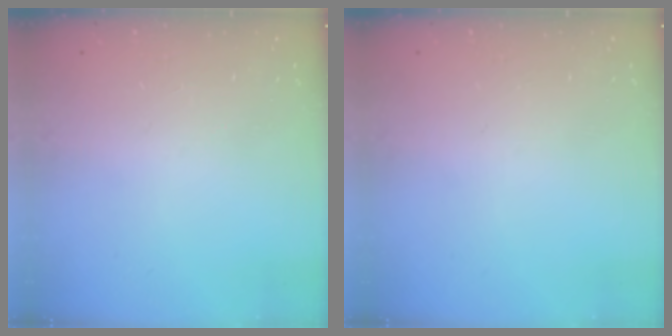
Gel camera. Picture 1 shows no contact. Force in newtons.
{"total": 0.0}